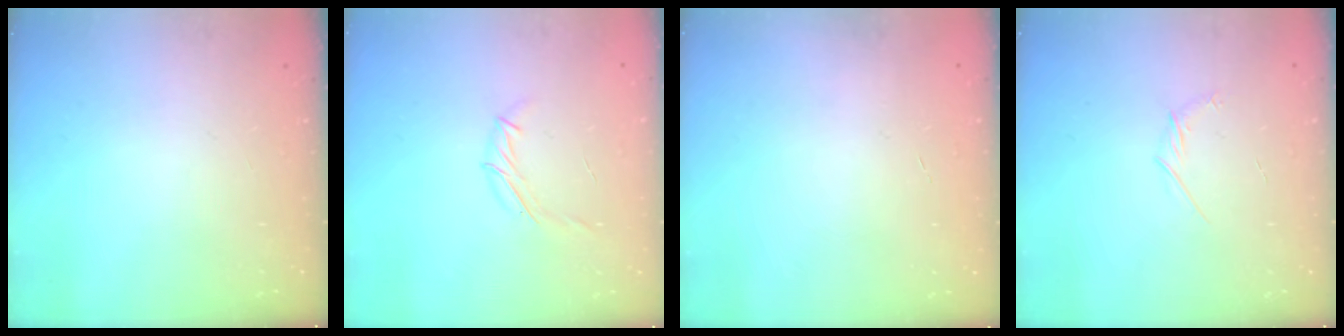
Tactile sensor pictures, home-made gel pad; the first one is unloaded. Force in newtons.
{"total": 5.7, "press": 5.6, "slide": 1.0}
{"total": 0.0}
{"total": 3.5, "press": 3.4, "slide": 1.0}